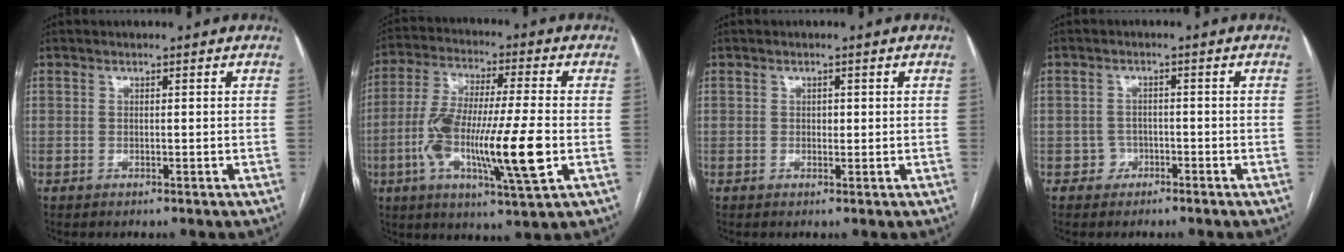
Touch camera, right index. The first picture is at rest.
{"total": 16.8, "force": [-3.7, 1.8, 16.3], "torque": [-0.313, -0.010, -0.062]}
{"total": 0.9, "force": [0.1, 0.7, 0.5], "torque": [-0.006, 0.001, 0.001]}
{"total": 2.1, "force": [-1.2, 1.7, -0.2], "torque": [0.012, 0.011, -0.024]}